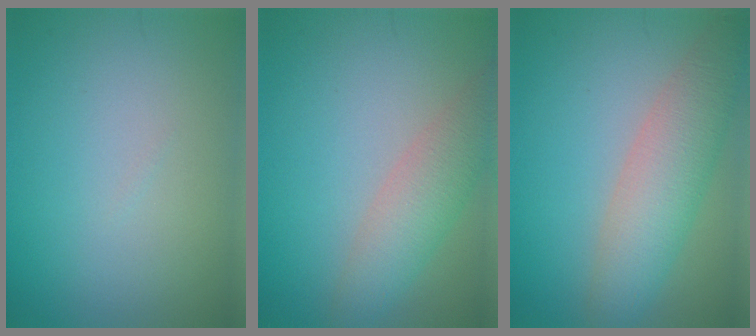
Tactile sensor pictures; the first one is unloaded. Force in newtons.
{"total": 4.3, "press": 4.3, "slide": 0.1}
{"total": 6.1, "press": 6.0, "slide": 0.5}